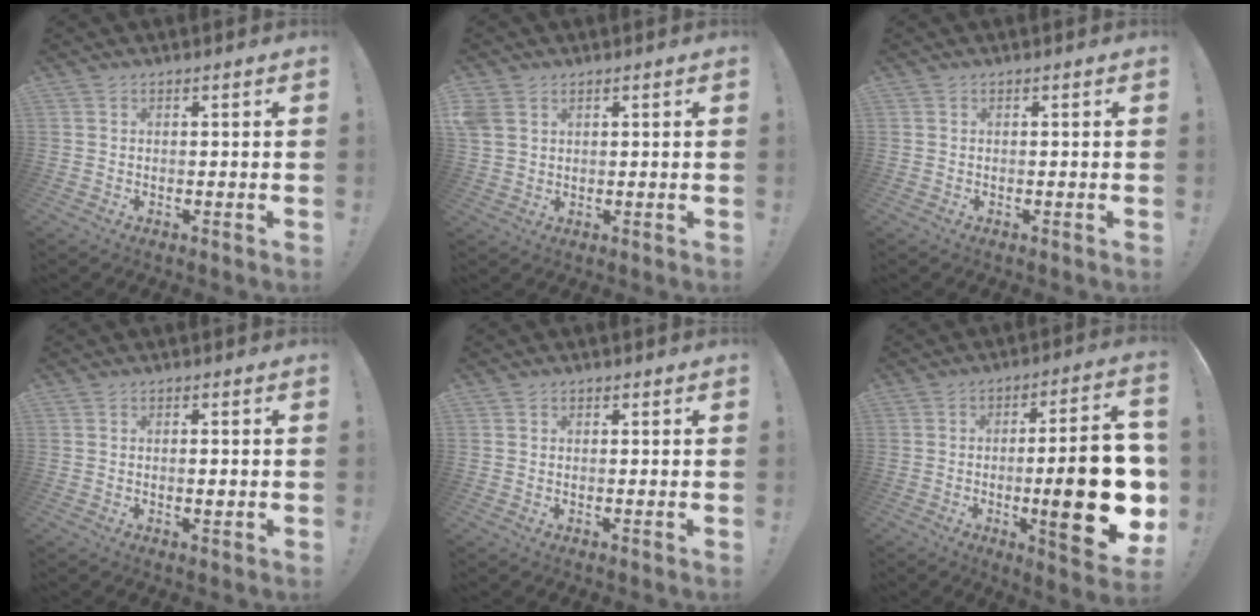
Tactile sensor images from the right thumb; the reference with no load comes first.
{"total": 4.7, "force": [2.5, 3.2, 2.3], "torque": [-0.040, -0.003, 0.052]}
{"total": 0.0}
{"total": 1.4, "force": [-0.1, 0.4, 1.3], "torque": [-0.013, -0.005, -0.004]}
{"total": 0.7, "force": [0.5, 0.4, 0.0], "torque": [0.006, -0.001, 0.008]}
{"total": 23.9, "force": [-3.5, 5.9, 22.9], "torque": [-0.331, -0.002, -0.045]}